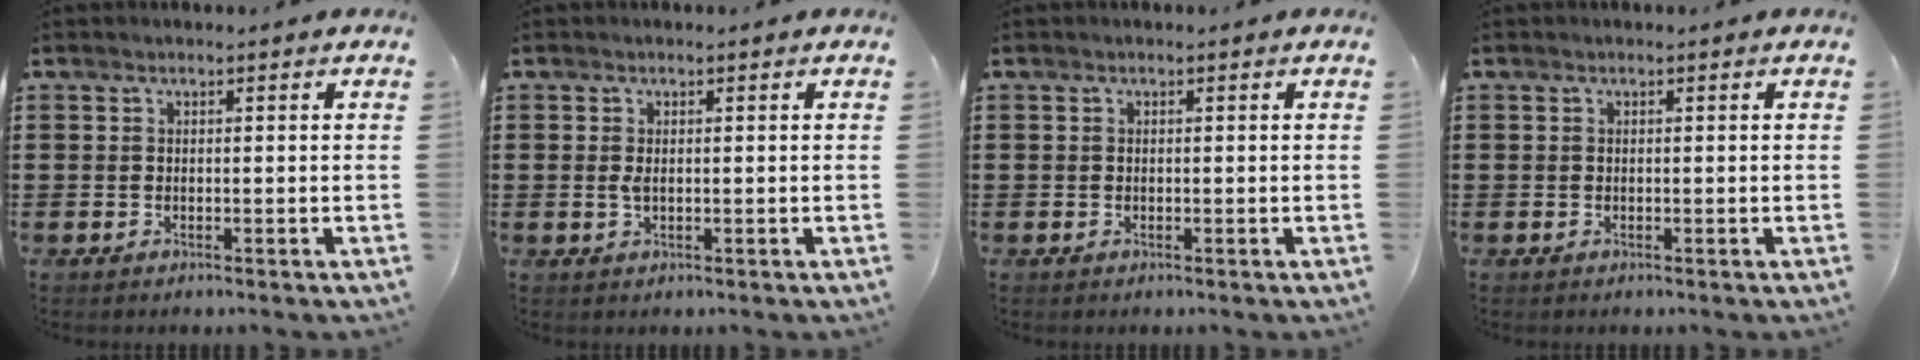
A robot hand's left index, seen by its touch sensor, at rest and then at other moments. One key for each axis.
{"total": 1.4, "fx": 0.0, "fy": 0.6, "fz": 1.2, "tx": -0.033, "ty": -0.001, "tz": -0.004}
{"total": 0.0}
{"total": 0.0}